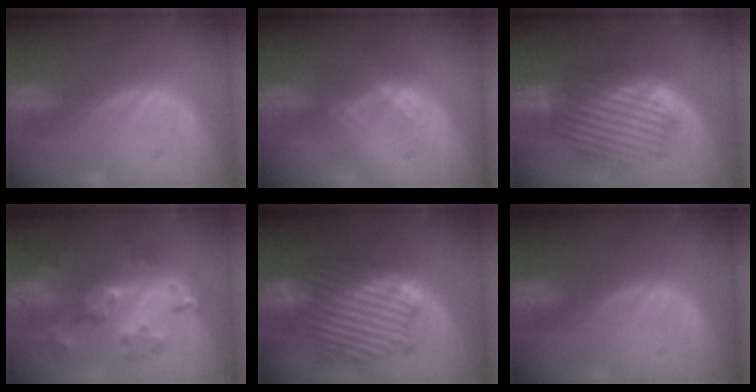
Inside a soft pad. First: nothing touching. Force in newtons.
{"total": 1.5, "press": 1.3, "slide": 0.8}
{"total": 8.4, "press": 8.1, "slide": 2.2}
{"total": 7.9, "press": 7.7, "slide": 1.6}
{"total": 10.7, "press": 10.7, "slide": 0.5}
{"total": 0.0}